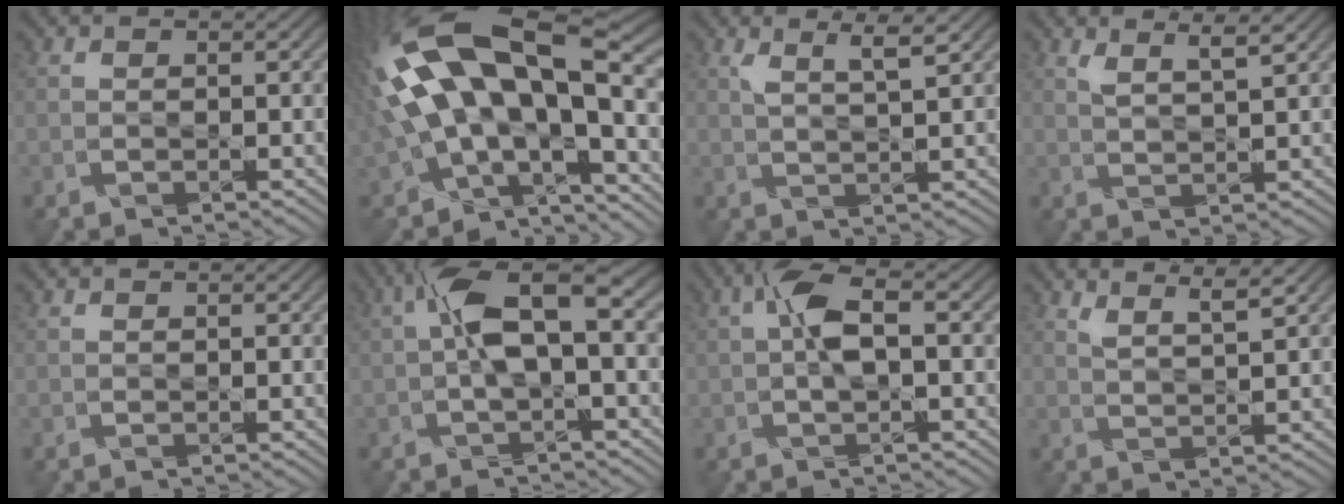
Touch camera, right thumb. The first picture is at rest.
{"total": 18.0, "force": [2.2, 8.3, 15.9], "torque": [-0.287, 0.003, 0.051]}
{"total": 2.9, "force": [2.0, 0.2, 2.0], "torque": [-0.033, 0.005, 0.039]}
{"total": 2.8, "force": [2.2, 0.1, 1.7], "torque": [-0.029, 0.004, 0.043]}
{"total": 0.0}
{"total": 6.3, "force": [0.7, 2.0, 6.0], "torque": [-0.120, 0.016, 0.008]}
{"total": 4.0, "force": [0.3, 1.4, 3.7], "torque": [-0.081, 0.012, 0.001]}
{"total": 3.0, "force": [2.5, 0.1, 1.6], "torque": [-0.025, 0.005, 0.051]}